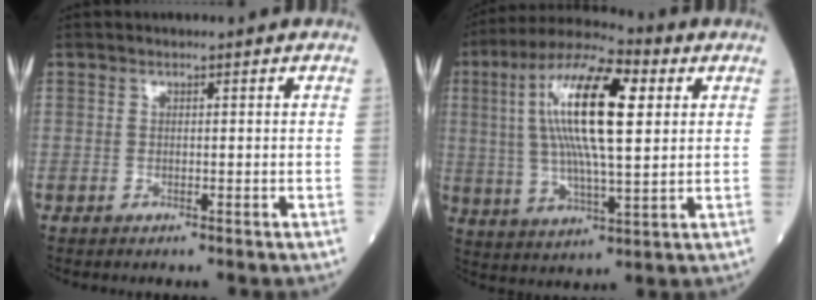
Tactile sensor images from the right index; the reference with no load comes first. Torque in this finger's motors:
{"motor_torque": [1.85, 0.28, 0.49, 0.18]}